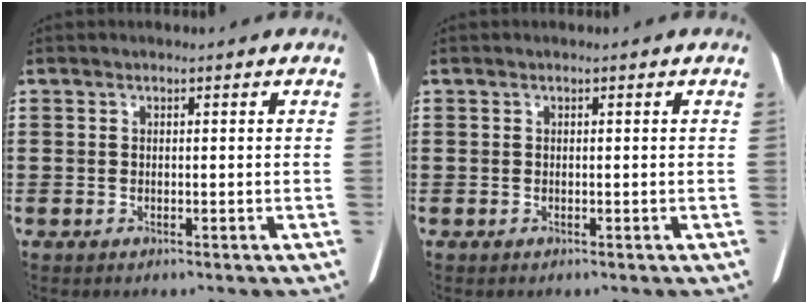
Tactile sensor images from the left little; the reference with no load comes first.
{"total": 0.0}